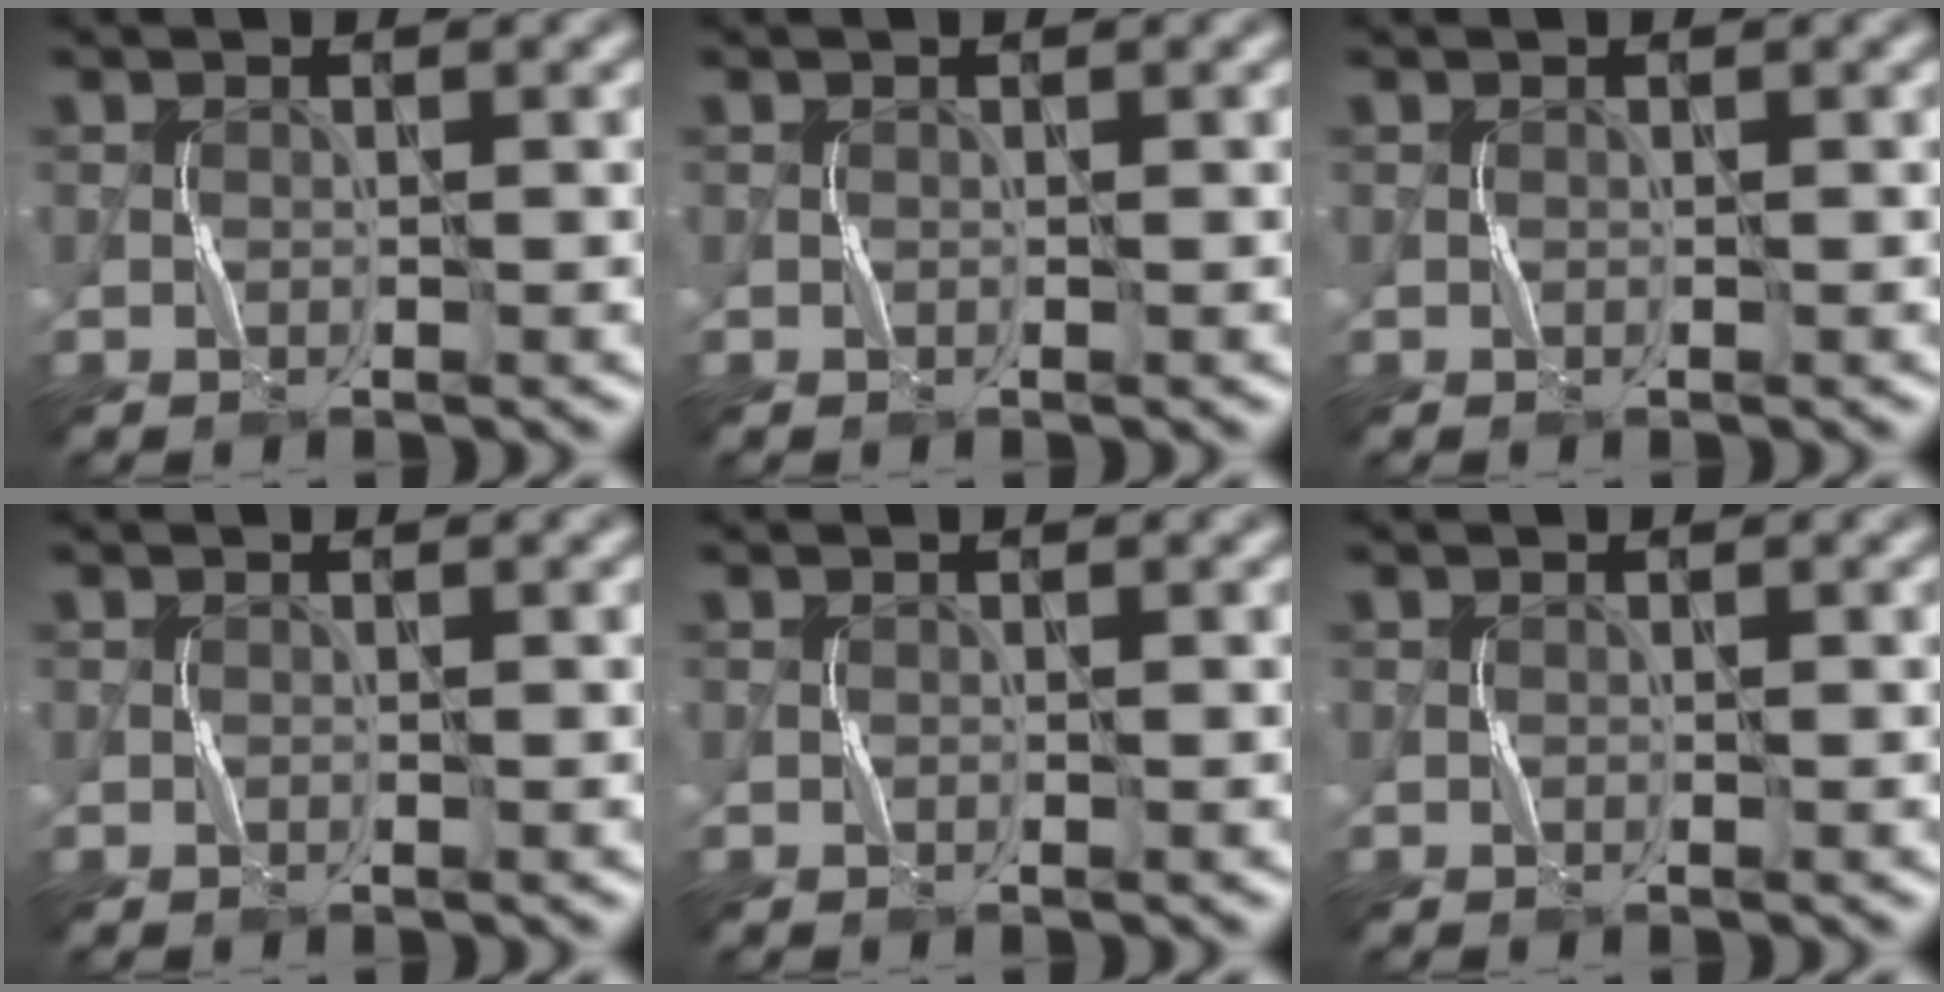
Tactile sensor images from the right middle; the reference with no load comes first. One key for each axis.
{"total": 0.0}
{"total": 0.0}
{"total": 0.0}
{"total": 0.0}
{"total": 0.0}